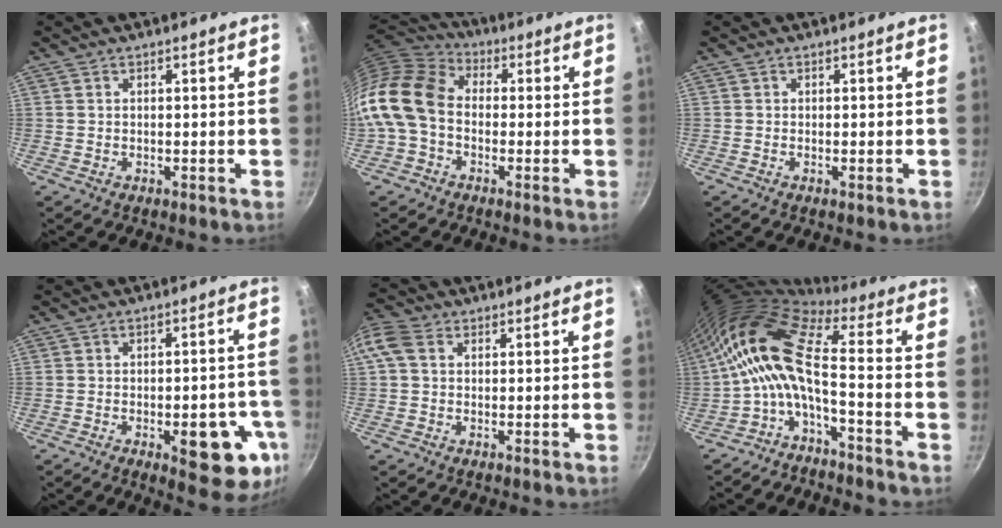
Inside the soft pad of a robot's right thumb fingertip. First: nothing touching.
{"total": 16.0, "force": [-2.0, 11.9, 10.6], "torque": [-0.204, 0.041, -0.060]}
{"total": 0.6, "force": [-0.2, 0.1, 0.6], "torque": [-0.011, 0.001, -0.005]}
{"total": 13.2, "force": [-4.5, 5.4, 11.2], "torque": [-0.095, 0.011, -0.054]}
{"total": 5.9, "force": [1.5, 4.3, 3.8], "torque": [-0.082, 0.018, 0.017]}
{"total": 14.8, "force": [-2.1, 5.7, 13.5], "torque": [-0.288, 0.031, -0.053]}